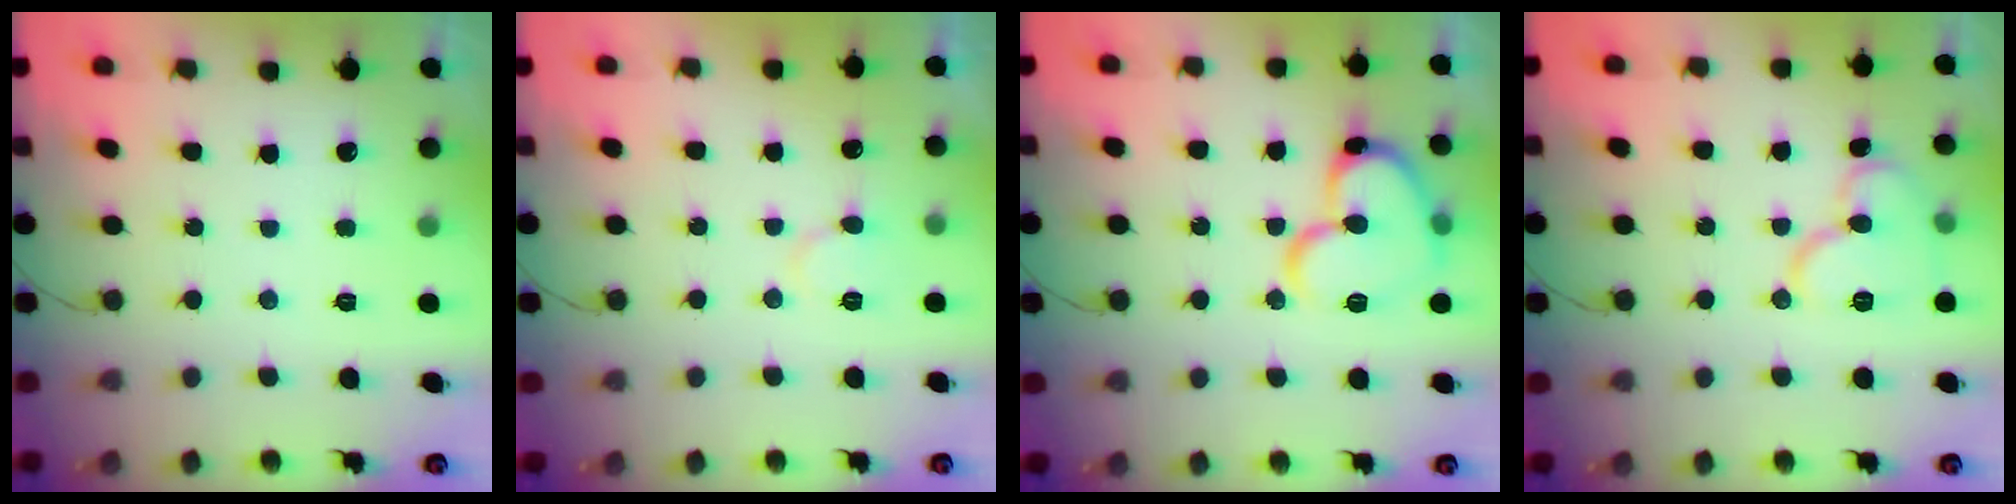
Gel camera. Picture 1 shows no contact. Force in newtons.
{"total": 6.3, "press": 6.3, "slide": 0.6}
{"total": 16.6, "press": 16.5, "slide": 1.5}
{"total": 10.9, "press": 10.9, "slide": 0.3}